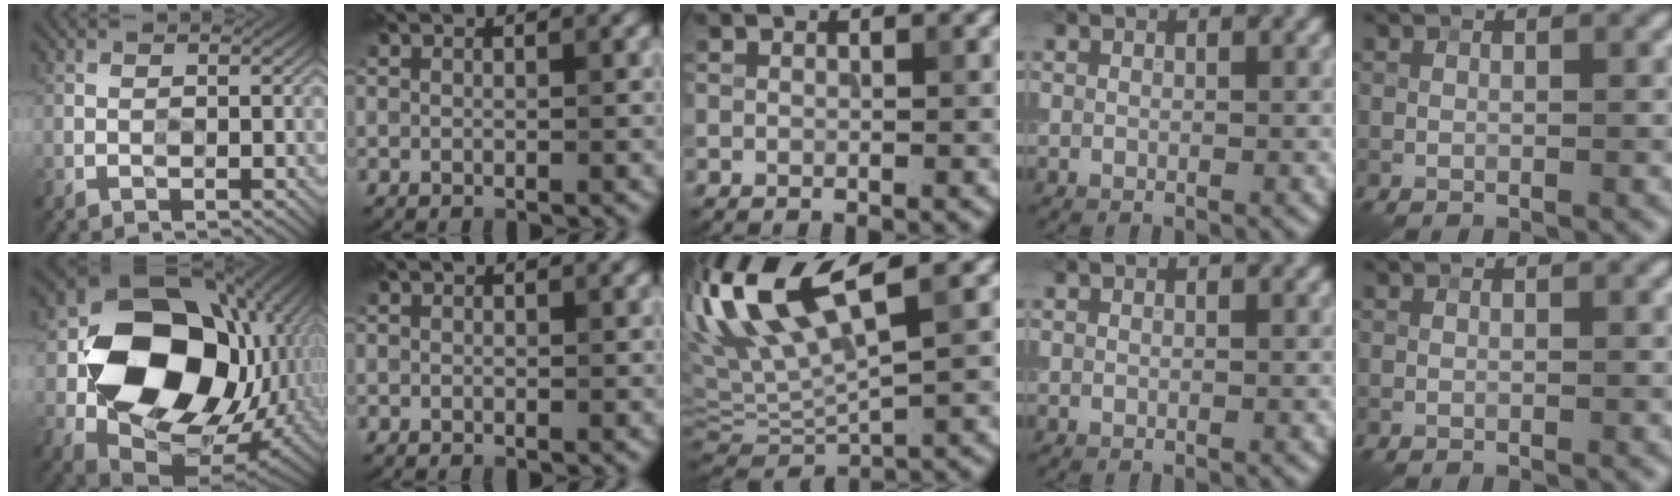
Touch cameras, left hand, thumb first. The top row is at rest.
{"thumb": {"total": 18.1, "force": [1.3, 14.2, 11.1], "torque": [-0.199, -0.039, 0.038]}, "middle": {"total": 11.0, "force": [4.2, 3.4, 9.7], "torque": [-0.208, 0.014, 0.081]}}